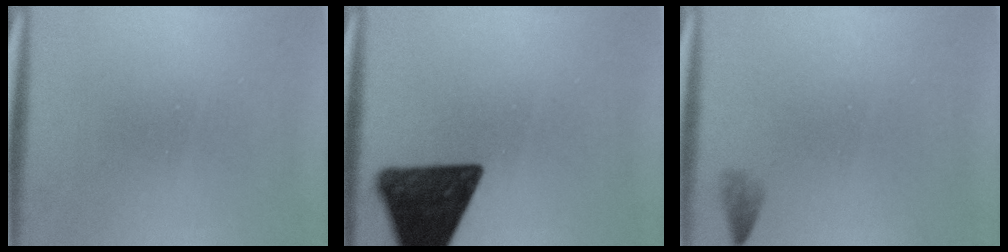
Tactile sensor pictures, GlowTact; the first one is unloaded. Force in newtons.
{"total": 14.3}
{"total": 1.4}